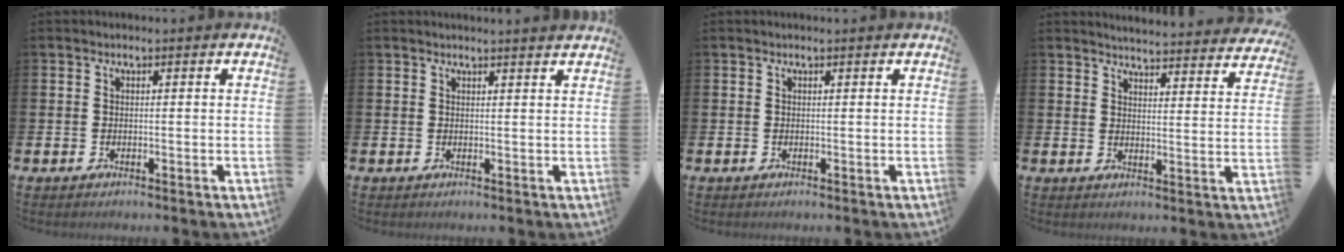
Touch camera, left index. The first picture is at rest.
{"total": 1.3, "force": [1.3, -0.2, 0.1], "torque": [0.010, -0.009, 0.020]}
{"total": 0.0}
{"total": 4.8, "force": [4.8, 0.0, 0.3], "torque": [-0.020, -0.036, 0.084]}